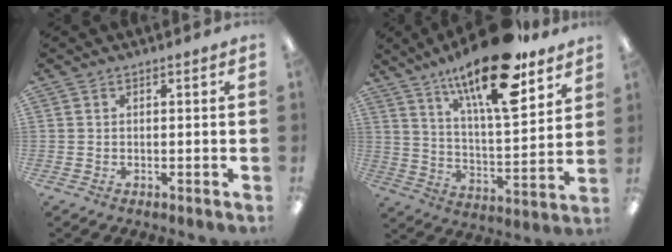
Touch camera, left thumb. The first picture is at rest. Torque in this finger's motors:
{"motor_torque": [0.87, 0.68, 1.72, -1.05, 0.23]}